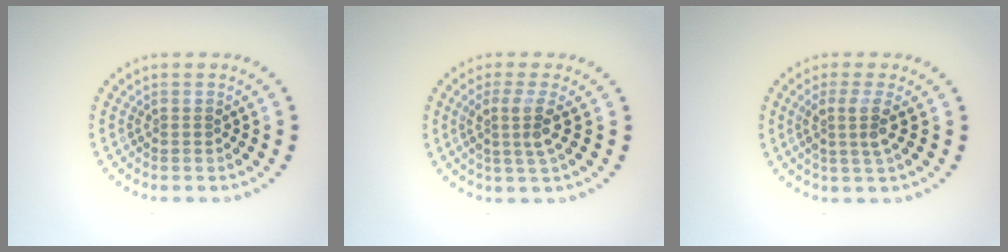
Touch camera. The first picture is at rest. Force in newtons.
{"total": 2.7, "press": 2.0, "slide": 1.8}
{"total": 2.5, "press": 1.9, "slide": 1.6}